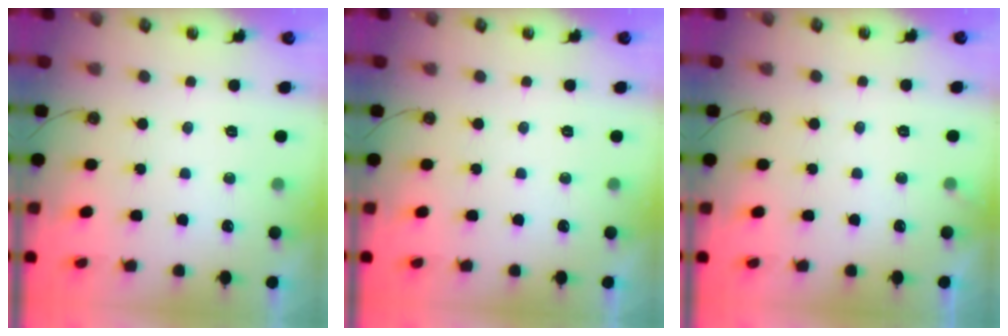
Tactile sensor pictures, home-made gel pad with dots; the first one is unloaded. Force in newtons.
{"total": 0.0}
{"total": 4.4, "press": 4.4, "slide": 0.2}